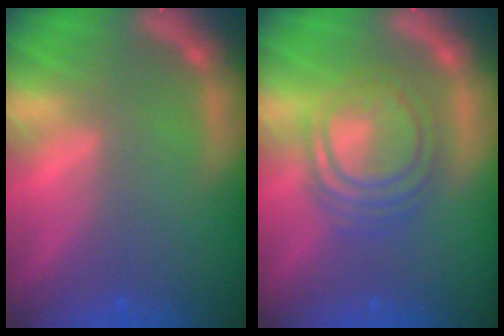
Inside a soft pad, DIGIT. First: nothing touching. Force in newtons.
{"total": 7.6}